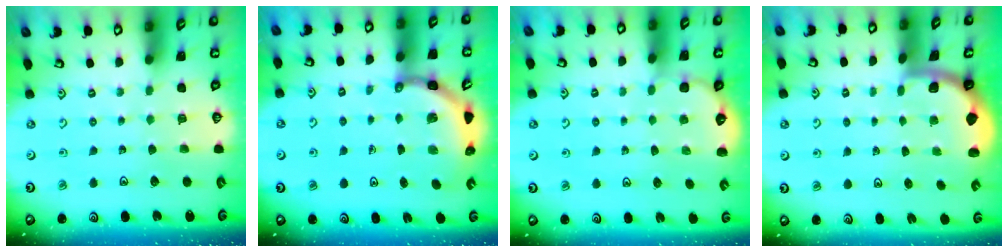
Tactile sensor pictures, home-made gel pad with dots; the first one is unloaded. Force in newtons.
{"total": 4.1, "press": 3.9, "slide": 1.3}
{"total": 3.0, "press": 2.6, "slide": 1.5}
{"total": 1.6, "press": 1.6, "slide": 0.1}